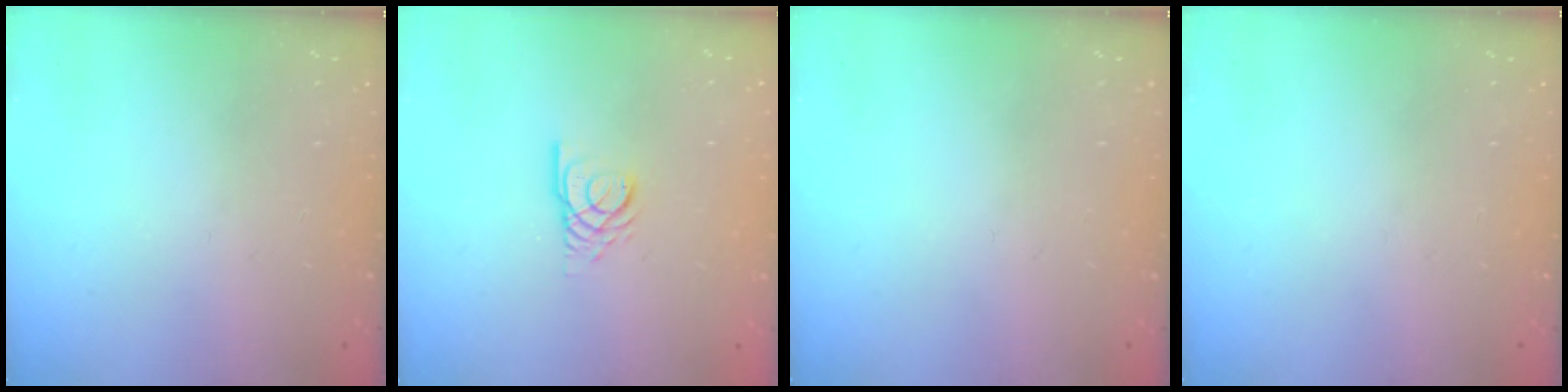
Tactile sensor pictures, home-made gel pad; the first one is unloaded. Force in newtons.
{"total": 4.2, "press": 4.2, "slide": 0.4}
{"total": 0.0}
{"total": 0.0}